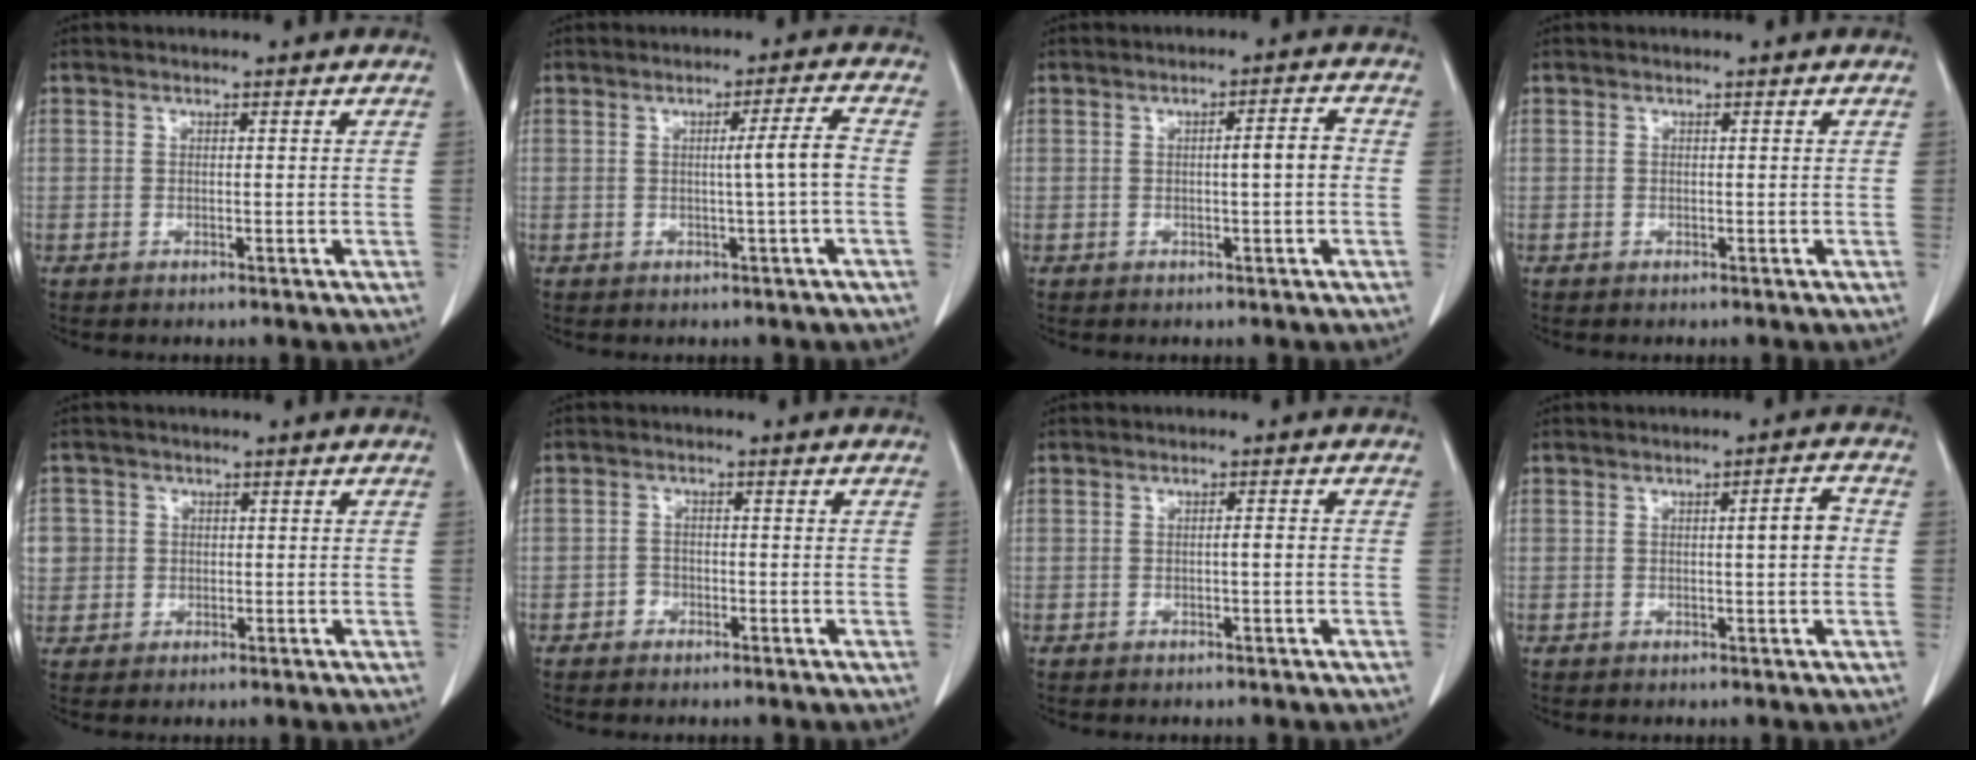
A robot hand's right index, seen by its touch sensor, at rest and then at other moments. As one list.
[{"total": 4.1, "force": [-0.4, -1.0, 3.9], "torque": [-0.060, 0.002, -0.004]}, {"total": 3.4, "force": [-0.1, 0.3, 3.4], "torque": [-0.052, 0.005, -0.002]}, {"total": 0.0}, {"total": 4.4, "force": [0.7, 4.3, 0.3], "torque": [0.001, 0.009, 0.016]}, {"total": 1.4, "force": [-0.8, 1.2, 0.3], "torque": [-0.001, 0.006, -0.015]}, {"total": 1.2, "force": [-0.3, 0.0, 1.1], "torque": [-0.016, 0.002, -0.003]}, {"total": 3.4, "force": [0.2, 0.3, 3.4], "torque": [-0.051, 0.005, 0.002]}]